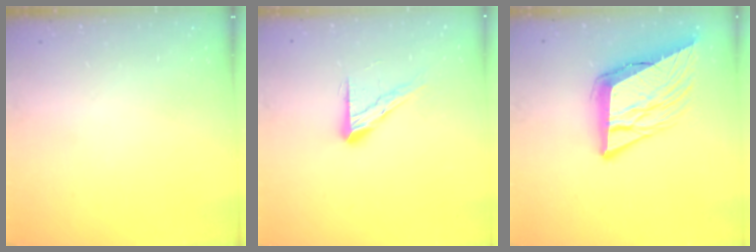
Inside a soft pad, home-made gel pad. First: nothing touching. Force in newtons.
{"total": 10.6, "press": 10.6, "slide": 0.8}
{"total": 15.3, "press": 15.1, "slide": 2.7}